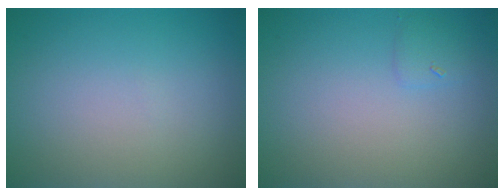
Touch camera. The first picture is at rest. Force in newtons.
{"total": 0.9, "press": 0.9, "slide": 0.1}